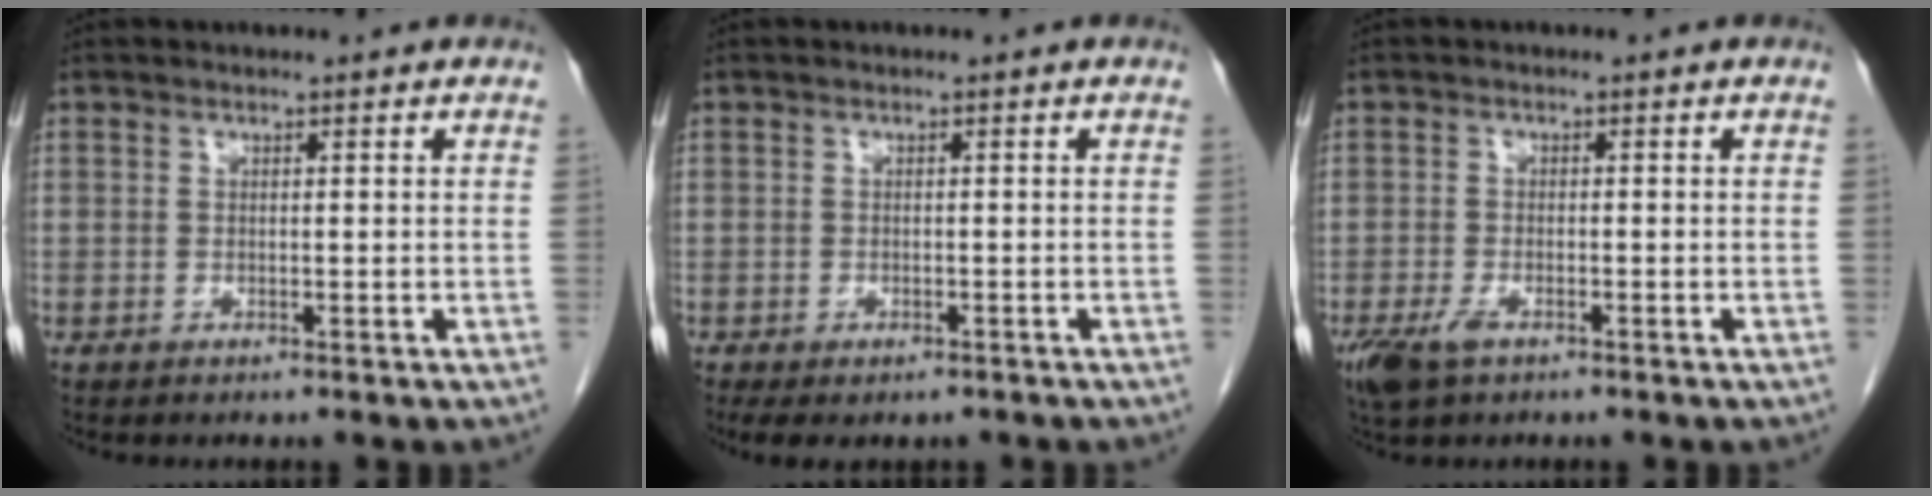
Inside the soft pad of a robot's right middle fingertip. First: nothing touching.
{"total": 5.3, "force": [-4.0, 2.6, 2.5], "torque": [-0.031, -0.006, -0.053]}
{"total": 4.3, "force": [-2.6, 1.8, 2.9], "torque": [-0.063, -0.008, -0.043]}